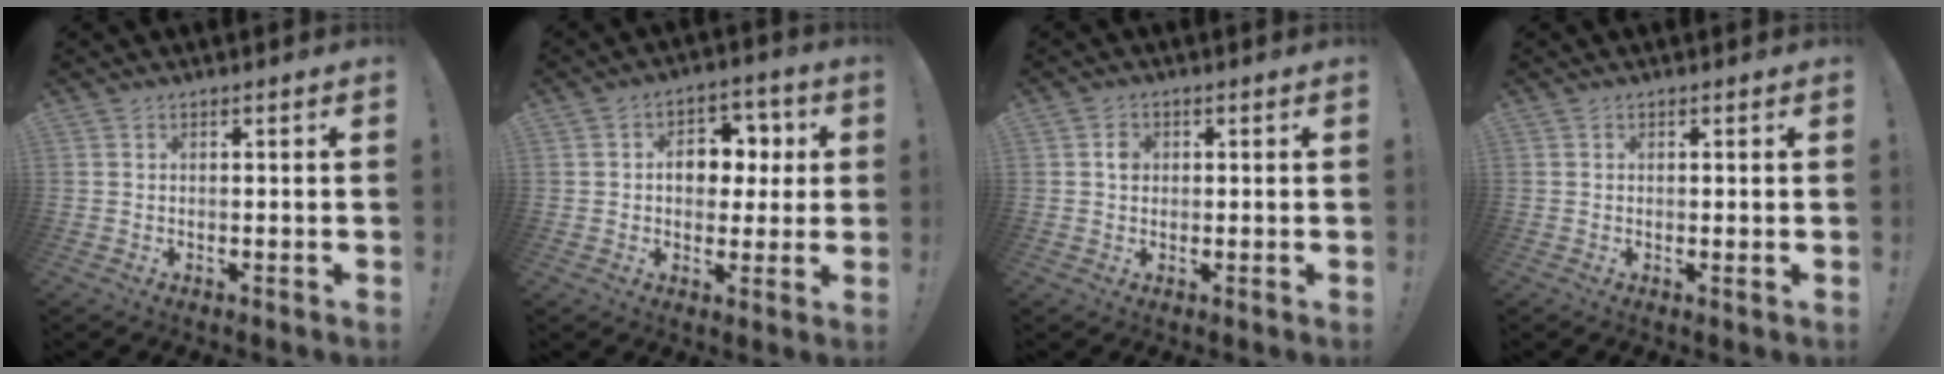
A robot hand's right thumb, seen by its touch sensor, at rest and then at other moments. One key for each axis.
{"total": 9.6, "fx": 1.5, "fy": 7.6, "fz": 5.6, "tx": -0.069, "ty": -0.004, "tz": 0.029}
{"total": 2.5, "fx": 0.2, "fy": 2.1, "fz": 1.3, "tx": -0.001, "ty": -0.004, "tz": -0.002}
{"total": 0.8, "fx": 0.4, "fy": -0.1, "fz": 0.7, "tx": -0.006, "ty": -0.004, "tz": 0.005}